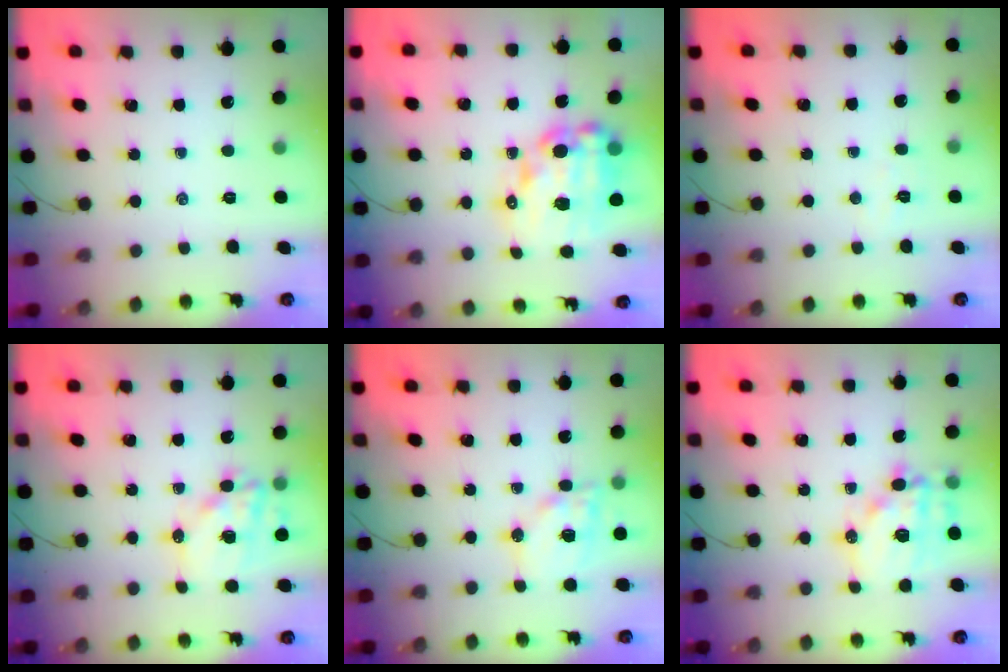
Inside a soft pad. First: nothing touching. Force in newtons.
{"total": 17.1, "press": 16.7, "slide": 3.8}
{"total": 2.7, "press": 2.6, "slide": 0.7}
{"total": 14.2, "press": 13.8, "slide": 3.3}
{"total": 13.9, "press": 13.6, "slide": 2.9}
{"total": 15.0, "press": 14.6, "slide": 3.4}